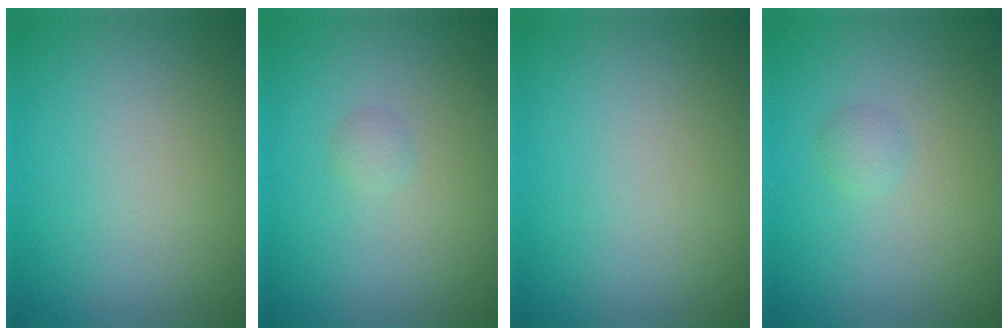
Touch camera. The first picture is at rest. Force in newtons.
{"total": 0.7, "press": 0.7, "slide": 0.0}
{"total": 0.0}
{"total": 0.9, "press": 0.9, "slide": 0.0}